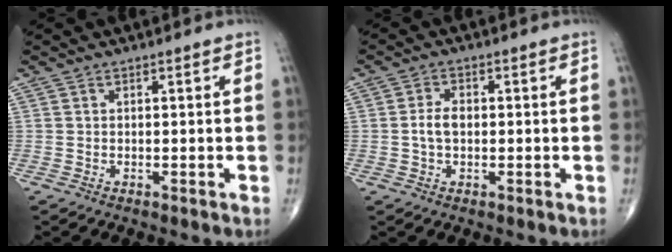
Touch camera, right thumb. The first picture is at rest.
{"total": 3.4, "force": [-0.2, 2.0, 2.7], "torque": [-0.055, 0.009, -0.008]}